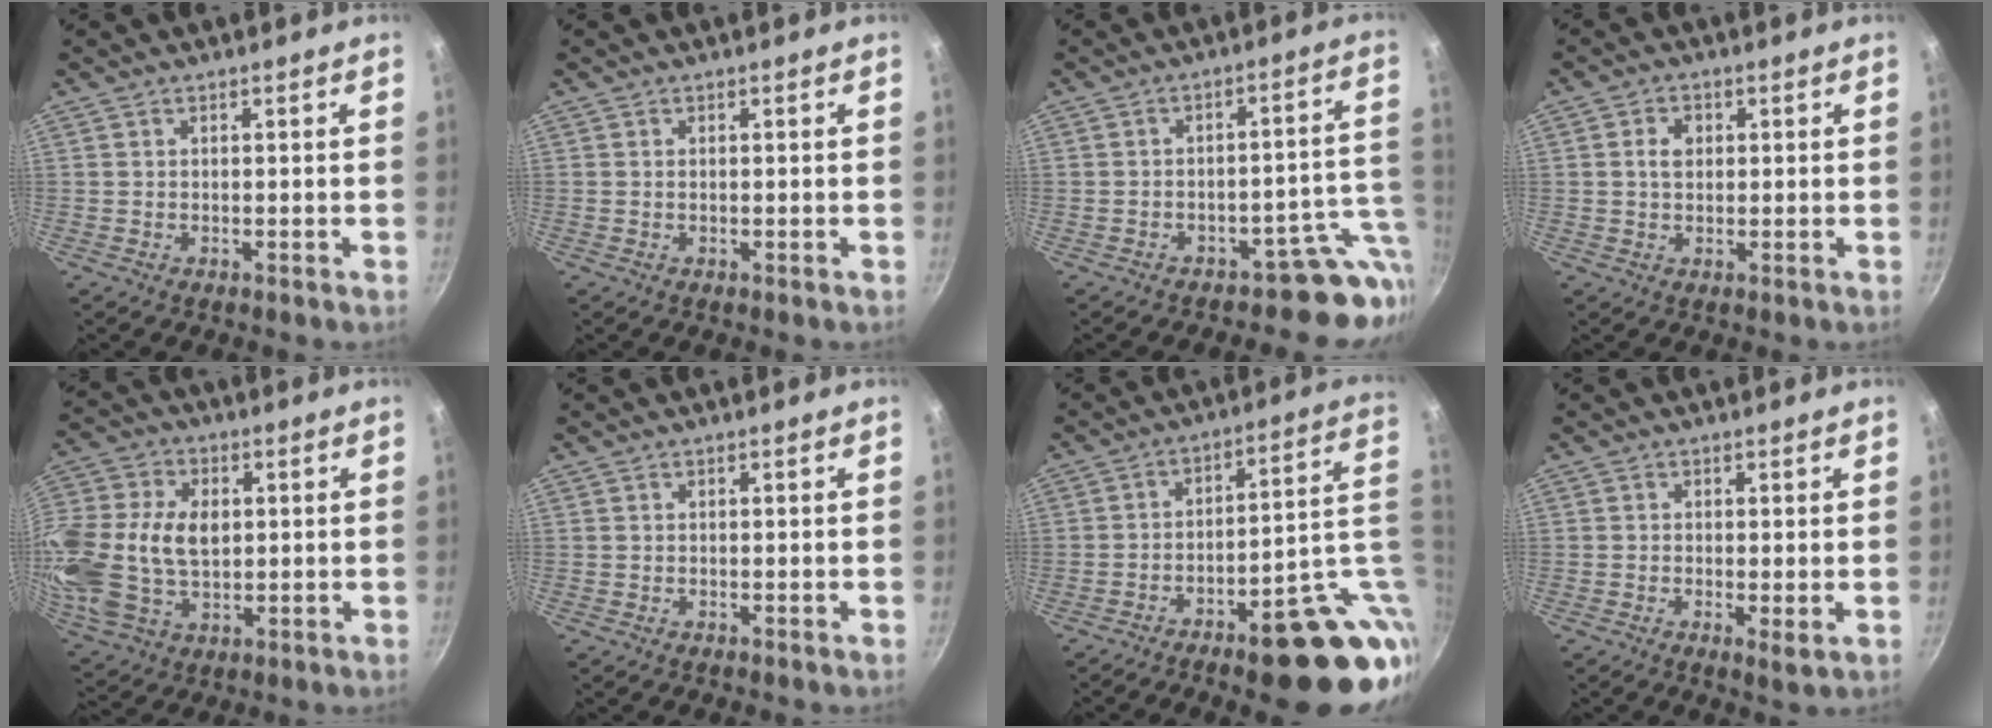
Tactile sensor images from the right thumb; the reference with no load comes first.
{"total": 0.0}
{"total": 8.6, "force": [-4.5, 5.3, 5.0], "torque": [0.008, 0.051, -0.062]}
{"total": 3.4, "force": [0.6, 2.6, 2.2], "torque": [-0.027, 0.003, 0.009]}
{"total": 22.3, "force": [1.7, 15.3, 16.1], "torque": [-0.352, 0.015, 0.035]}
{"total": 0.0}
{"total": 21.6, "force": [-5.0, 7.7, 19.5], "torque": [-0.205, 0.013, -0.056]}
{"total": 2.1, "force": [-0.3, 0.4, 2.1], "torque": [-0.037, -0.010, -0.005]}